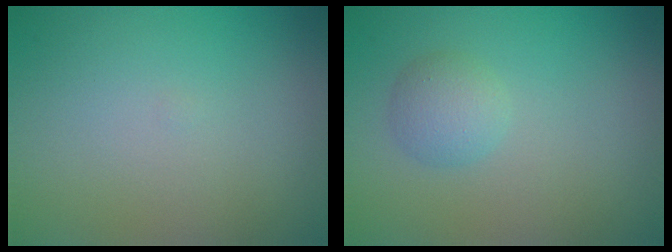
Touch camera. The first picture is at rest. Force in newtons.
{"total": 1.9, "press": 1.9, "slide": 0.1}